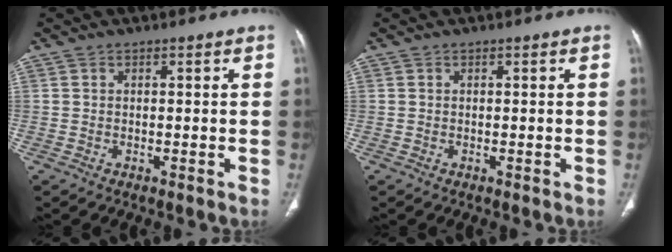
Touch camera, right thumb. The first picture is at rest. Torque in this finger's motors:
{"motor_torque": [0.00, 0.00, 0.14, -0.14, 0.00]}